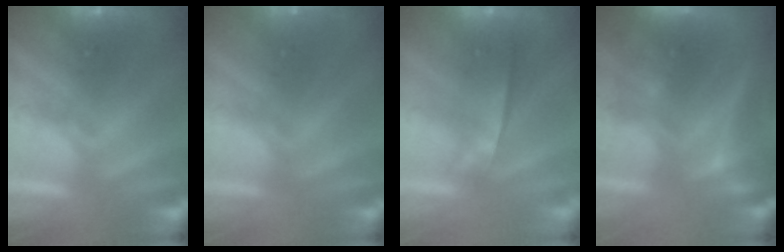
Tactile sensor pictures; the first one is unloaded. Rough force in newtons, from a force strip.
{"total": 2.9}
{"total": 2.0}
{"total": 3.5}